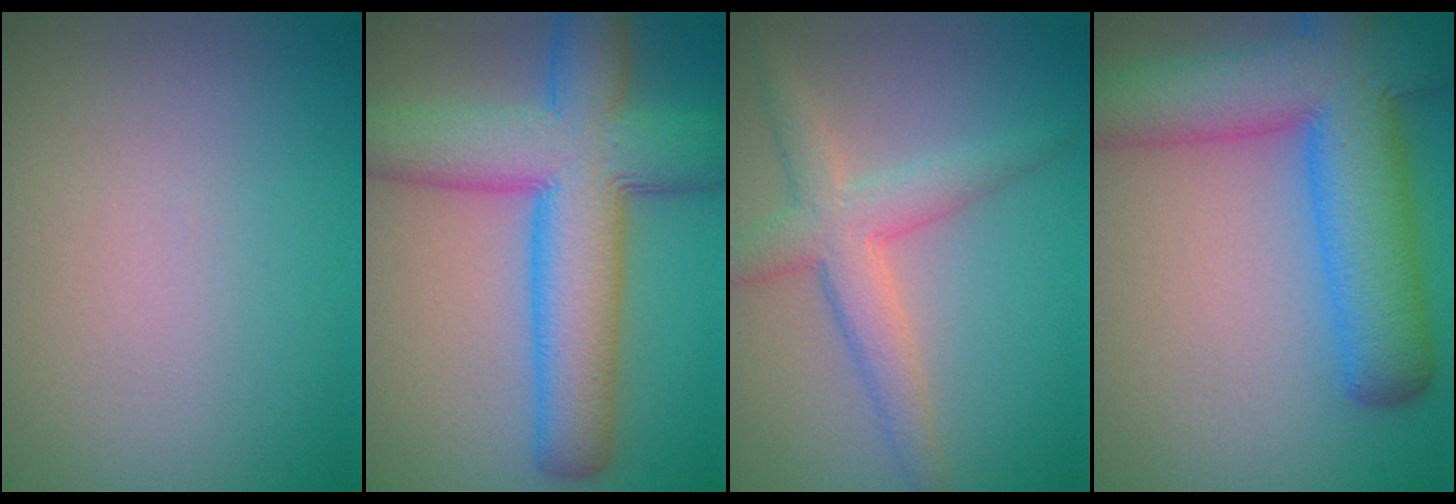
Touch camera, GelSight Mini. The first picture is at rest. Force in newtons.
{"total": 11.2, "press": 11.2, "slide": 0.2}
{"total": 4.2, "press": 4.2, "slide": 0.1}
{"total": 11.5, "press": 11.5, "slide": 0.6}